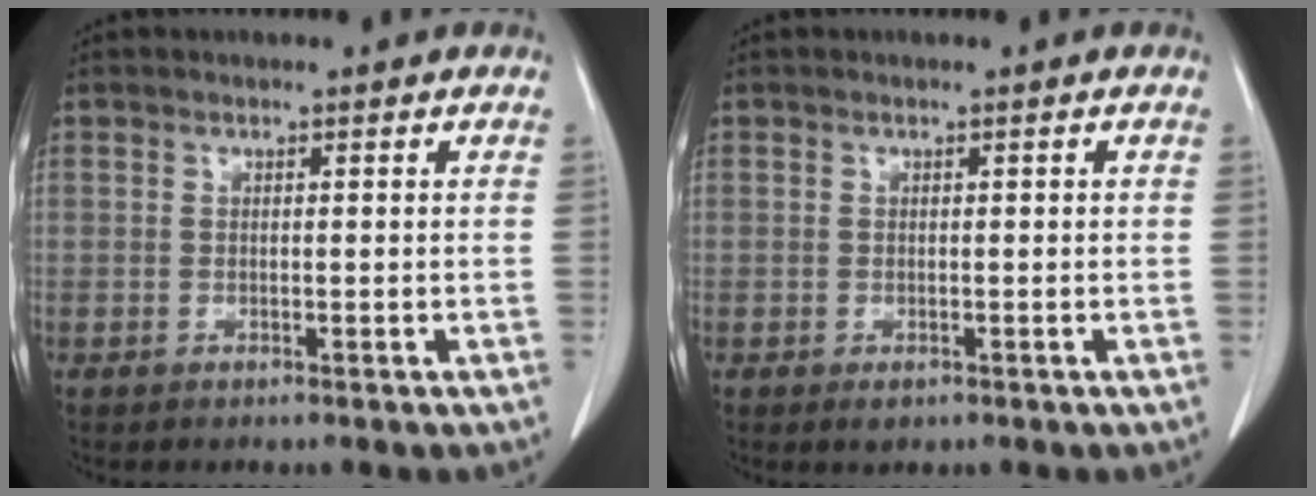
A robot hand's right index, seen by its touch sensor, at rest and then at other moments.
{"total": 1.4, "force": [-0.7, 0.9, 0.9], "torque": [-0.007, 0.001, -0.003]}